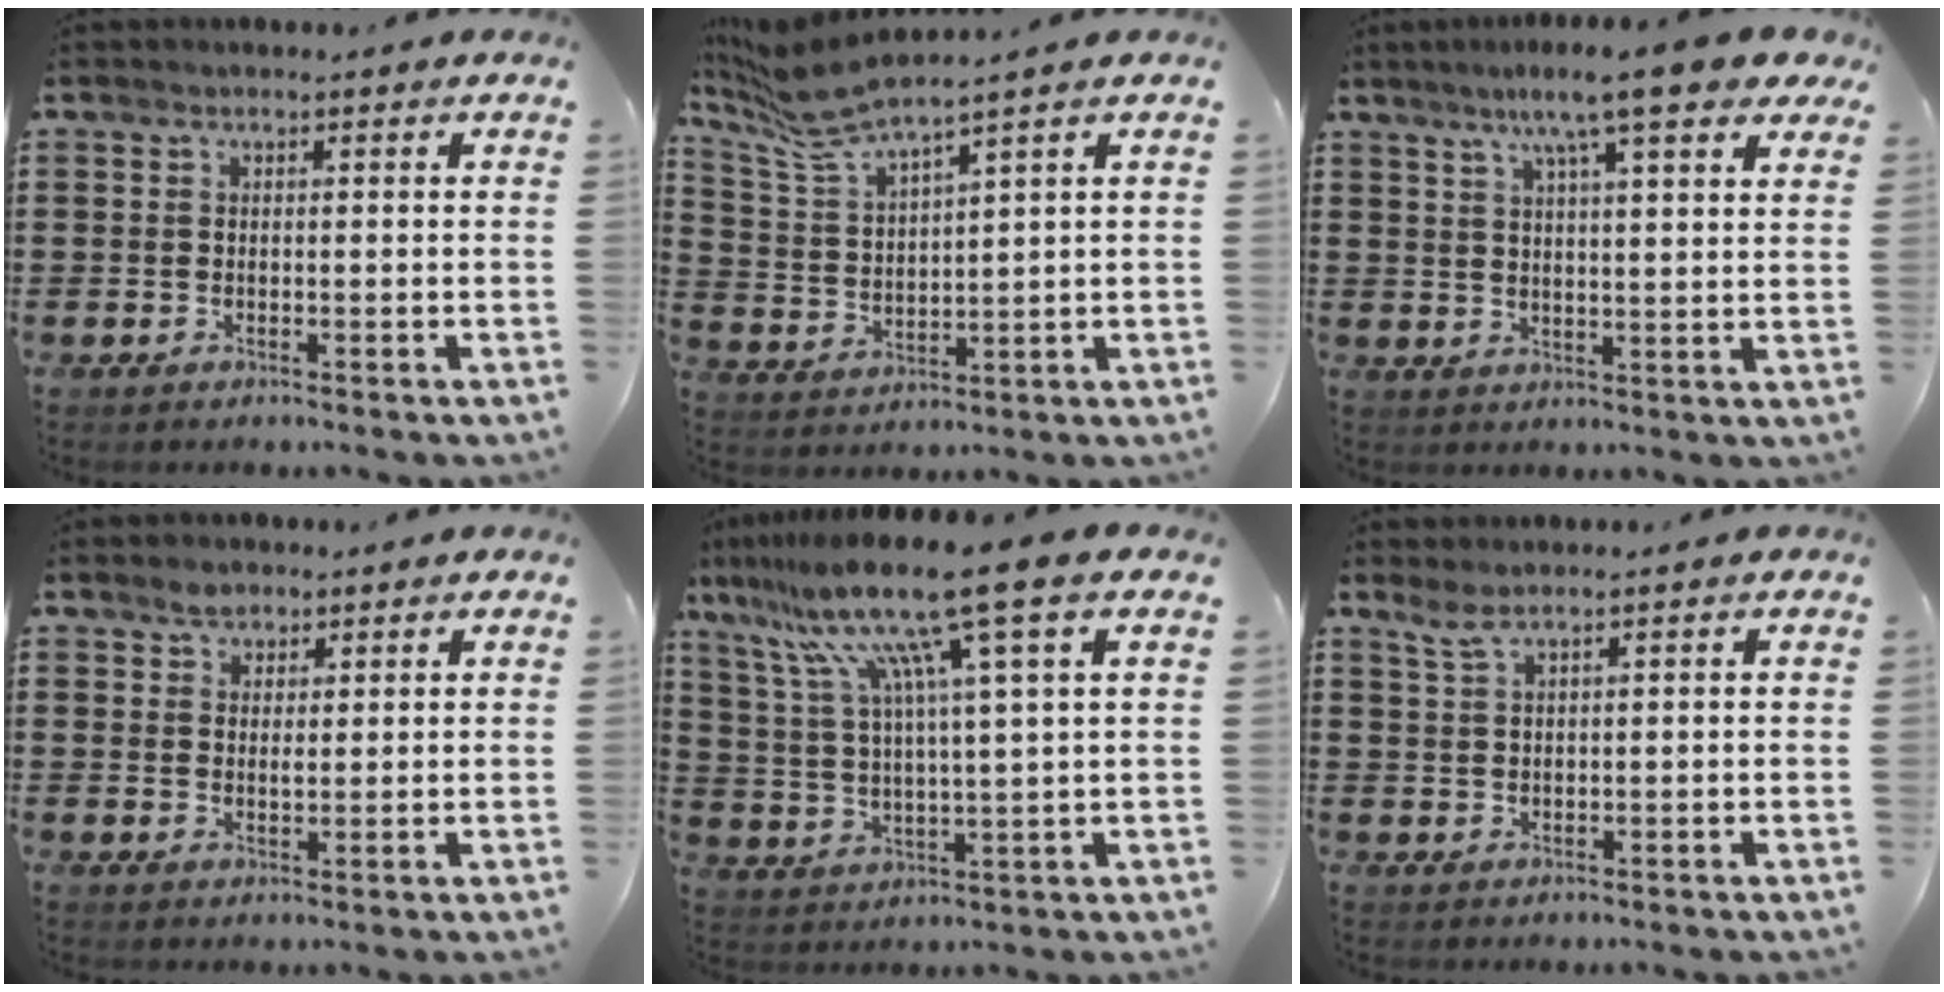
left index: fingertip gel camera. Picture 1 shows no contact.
{"total": 5.4, "force": [4.7, 0.3, 2.7], "torque": [-0.076, -0.025, 0.078]}
{"total": 9.5, "force": [6.7, 0.6, 6.6], "torque": [-0.130, -0.010, 0.112]}
{"total": 2.5, "force": [1.9, 1.4, 0.9], "torque": [-0.012, 0.000, 0.034]}
{"total": 14.8, "force": [9.2, -0.2, 11.6], "torque": [-0.265, -0.032, 0.141]}
{"total": 1.9, "force": [1.5, 0.2, 1.3], "torque": [-0.028, 0.001, 0.027]}